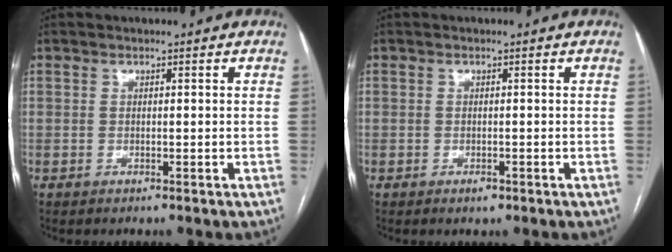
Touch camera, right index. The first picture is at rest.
{"total": 1.0, "force": [-0.7, 0.5, 0.6], "torque": [-0.008, 0.000, -0.006]}